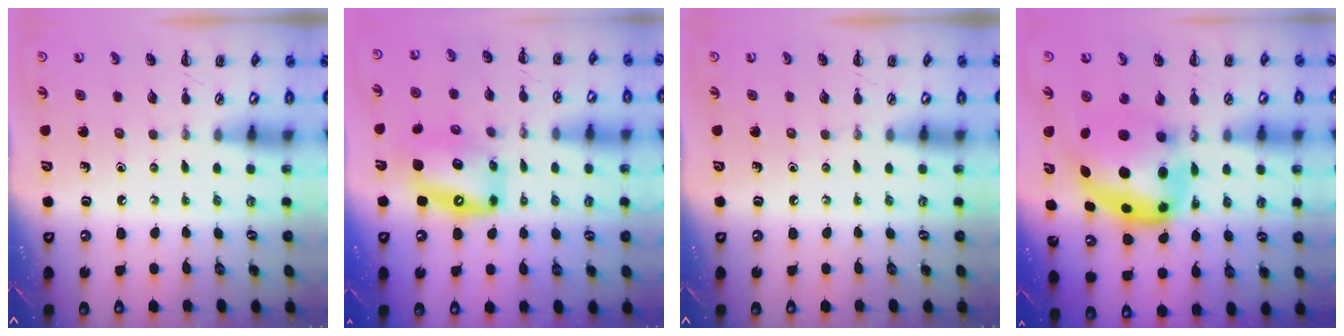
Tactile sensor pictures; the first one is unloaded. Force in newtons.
{"total": 11.9, "press": 11.4, "slide": 3.1}
{"total": 0.0}
{"total": 10.7, "press": 10.4, "slide": 2.5}